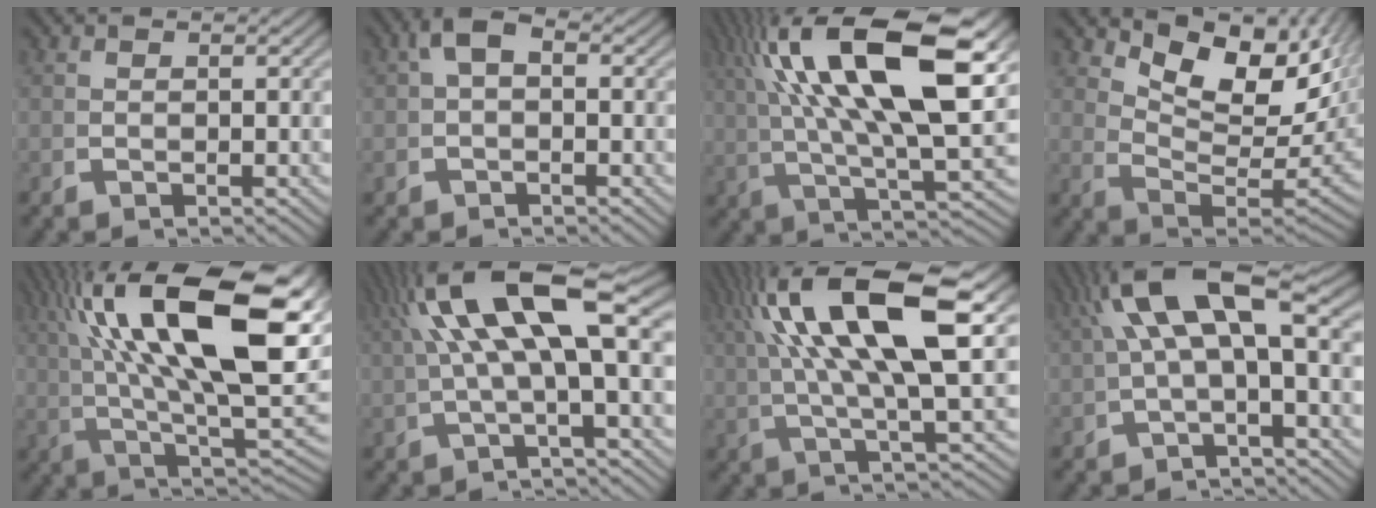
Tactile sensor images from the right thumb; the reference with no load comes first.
{"total": 2.3, "force": [0.3, 1.2, 1.9], "torque": [-0.040, 0.002, 0.009]}
{"total": 13.7, "force": [3.0, 5.5, 12.1], "torque": [-0.217, -0.012, 0.061]}
{"total": 11.8, "force": [2.9, 6.5, 9.4], "torque": [-0.152, -0.020, 0.058]}
{"total": 17.3, "force": [2.8, 7.9, 15.2], "torque": [-0.253, -0.026, 0.067]}
{"total": 8.7, "force": [2.2, 2.7, 7.9], "torque": [-0.142, 0.021, 0.038]}
{"total": 12.6, "force": [3.4, 4.5, 11.3], "torque": [-0.209, -0.001, 0.062]}
{"total": 6.4, "force": [0.8, 2.4, 5.9], "torque": [-0.109, 0.008, 0.020]}